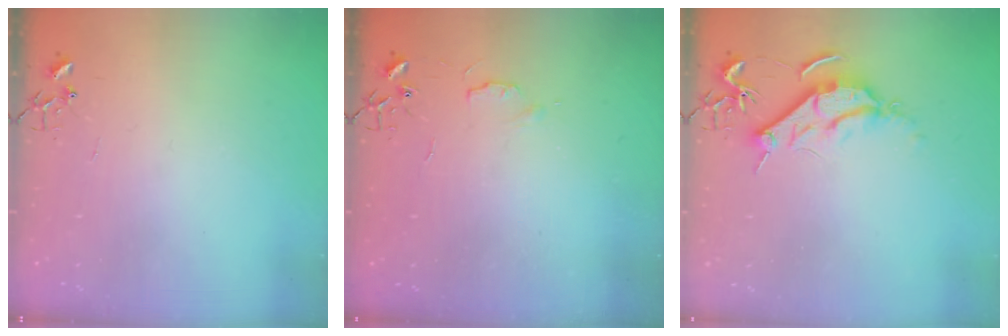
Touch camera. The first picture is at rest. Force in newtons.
{"total": 4.6, "press": 4.6, "slide": 0.7}
{"total": 9.1, "press": 9.0, "slide": 0.8}